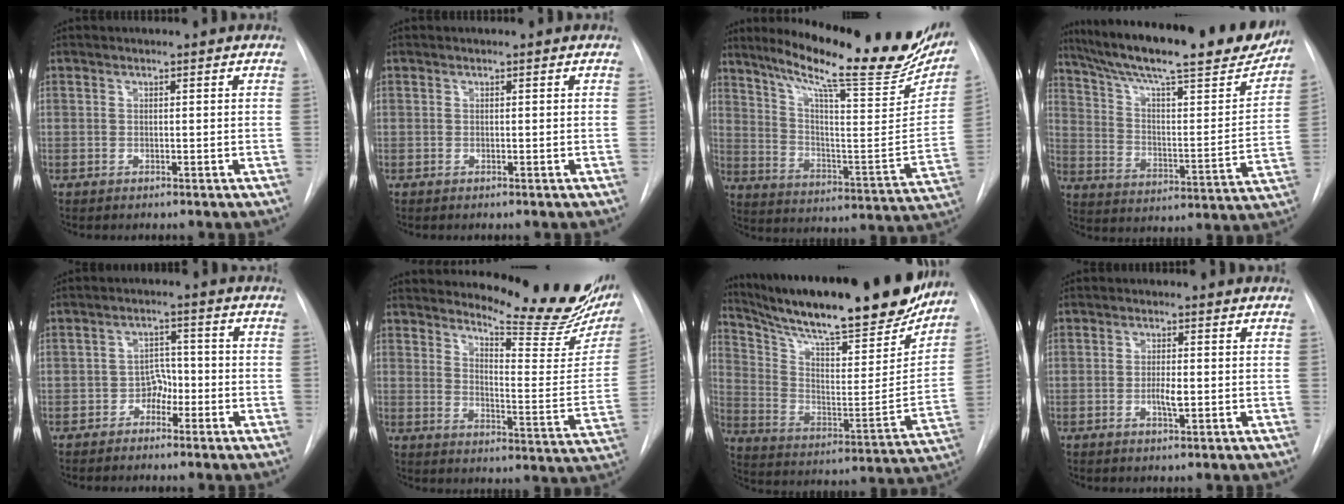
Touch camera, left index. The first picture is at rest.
{"total": 0.0}
{"total": 27.1, "force": [21.3, 4.1, 16.2], "torque": [-0.248, -0.047, 0.292]}
{"total": 27.9, "force": [23.3, 4.2, 14.8], "torque": [-0.240, -0.028, 0.326]}
{"total": 3.2, "force": [-2.0, 2.1, 1.5], "torque": [-0.016, 0.007, -0.035]}
{"total": 19.1, "force": [16.9, 2.9, 8.5], "torque": [-0.113, -0.091, 0.206]}
{"total": 29.4, "force": [24.7, 4.4, 15.3], "torque": [-0.255, -0.054, 0.356]}
{"total": 2.3, "force": [-0.5, 0.5, 2.2], "torque": [-0.042, -0.004, -0.009]}